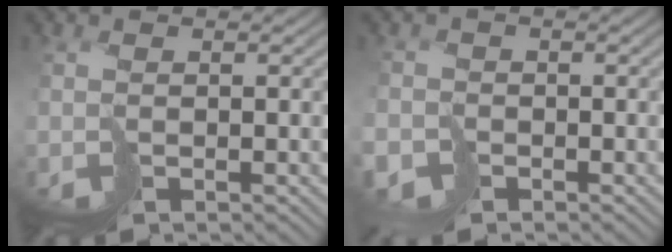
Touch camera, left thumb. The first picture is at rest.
{"total": 2.2, "force": [-1.9, 0.9, -0.7], "torque": [0.029, -0.004, -0.042]}